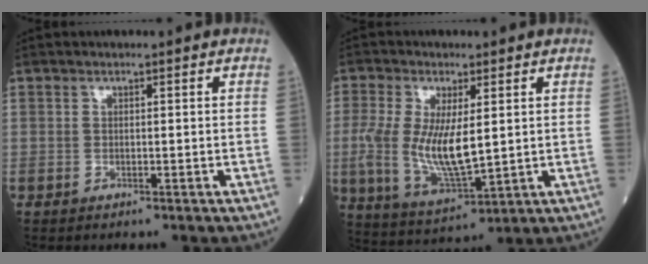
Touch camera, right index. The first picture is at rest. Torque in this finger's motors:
{"motor_torque": [0.87, 0.41, 0.35, 0.21]}